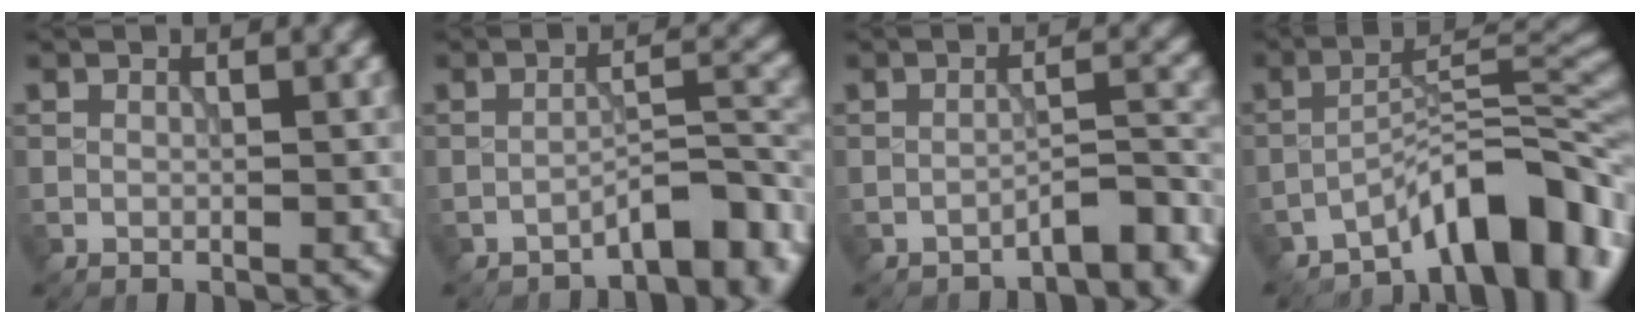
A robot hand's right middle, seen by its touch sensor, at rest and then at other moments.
{"total": 5.0, "force": [-3.7, 1.4, 3.0], "torque": [-0.035, 0.011, -0.058]}
{"total": 4.0, "force": [-3.2, 0.9, 2.2], "torque": [-0.027, 0.009, -0.049]}
{"total": 9.6, "force": [-6.6, 2.9, 6.4], "torque": [-0.073, 0.017, -0.119]}